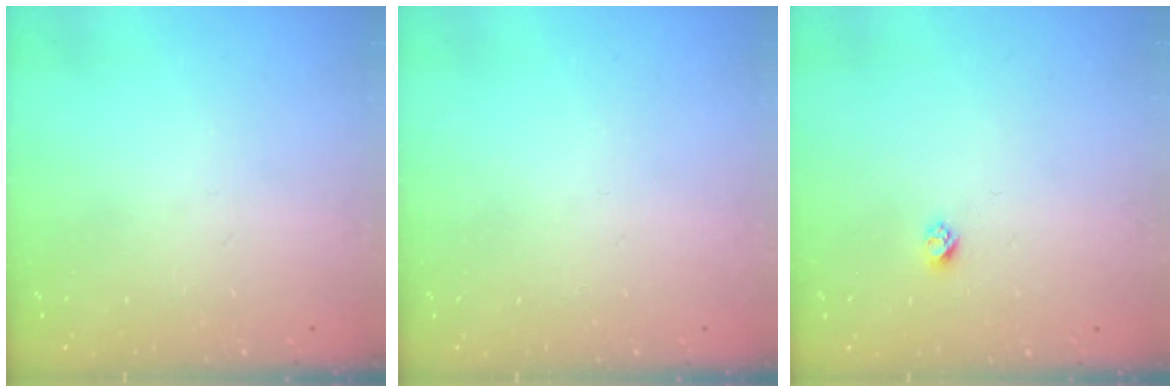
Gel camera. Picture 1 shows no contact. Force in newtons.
{"total": 0.0}
{"total": 2.4, "press": 2.4, "slide": 0.2}